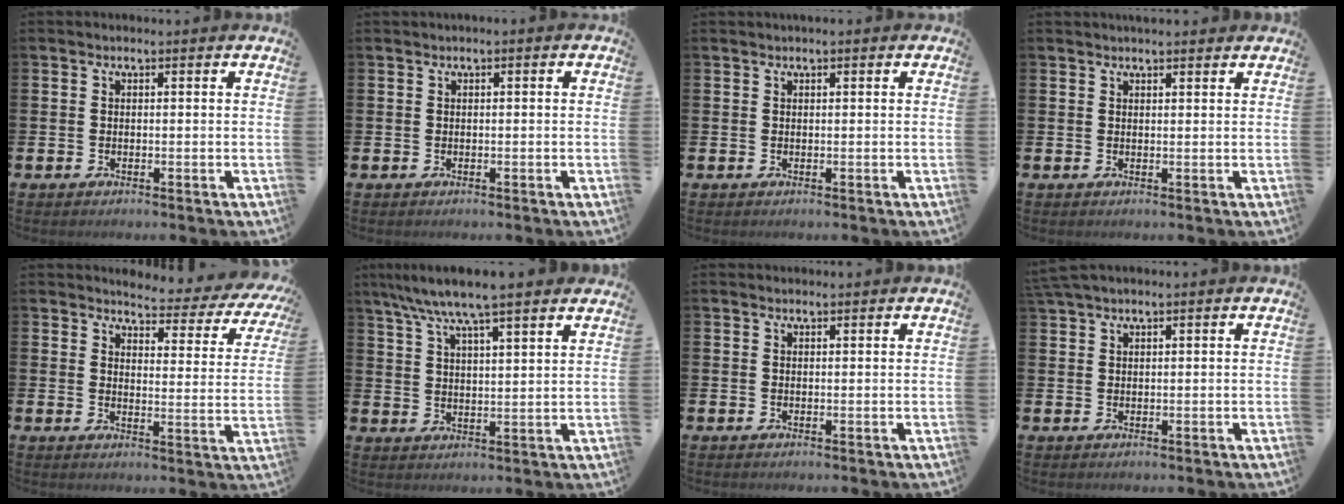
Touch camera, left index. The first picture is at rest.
{"total": 0.0}
{"total": 0.5, "force": [0.5, 0.1, 0.2], "torque": [0.005, 0.000, 0.007]}
{"total": 1.7, "force": [1.7, 0.3, 0.2], "torque": [0.010, -0.006, 0.027]}
{"total": 3.6, "force": [3.4, 0.9, 0.8], "torque": [-0.017, -0.039, 0.048]}
{"total": 7.9, "force": [7.2, 0.3, 3.3], "torque": [-0.089, -0.026, 0.129]}
{"total": 0.8, "force": [0.8, 0.1, 0.0], "torque": [0.015, -0.005, 0.011]}
{"total": 2.2, "force": [1.9, 0.3, 1.1], "torque": [-0.028, 0.007, 0.036]}